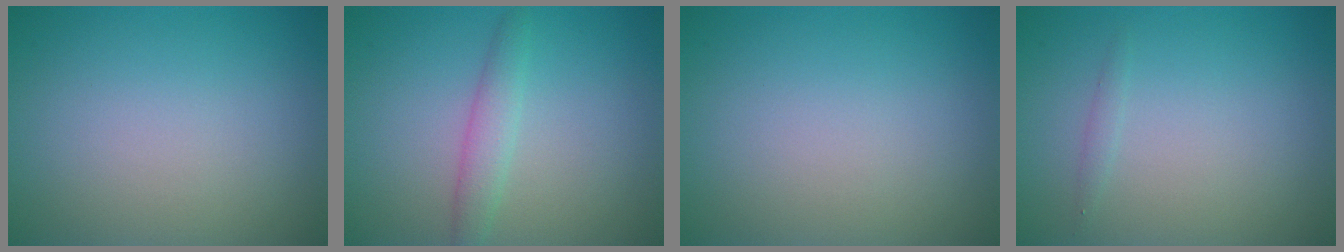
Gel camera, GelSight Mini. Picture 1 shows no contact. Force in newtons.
{"total": 2.0, "press": 2.0, "slide": 0.1}
{"total": 0.0}
{"total": 0.6, "press": 0.6, "slide": 0.0}